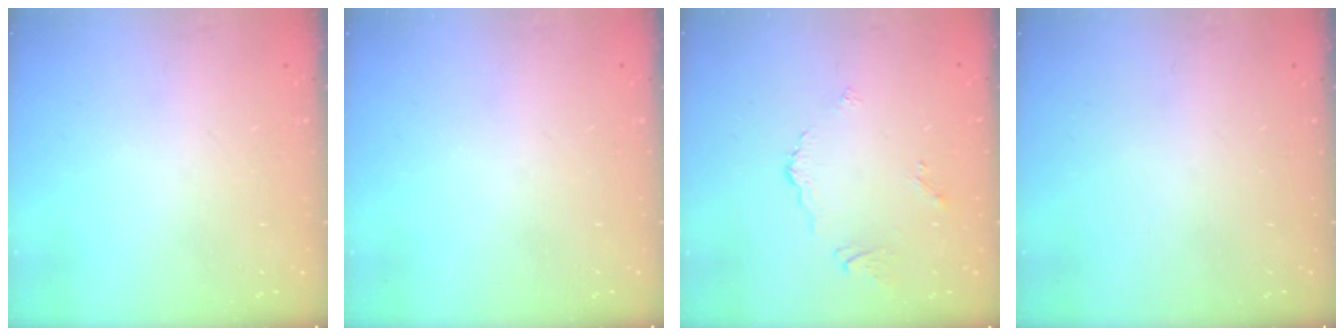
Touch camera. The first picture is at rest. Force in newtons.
{"total": 0.0}
{"total": 3.4, "press": 3.4, "slide": 0.6}
{"total": 0.0}